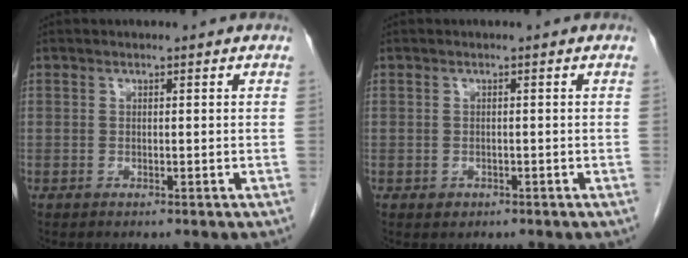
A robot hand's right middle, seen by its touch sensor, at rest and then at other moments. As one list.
[{"total": 1.0, "force": [-0.5, 0.8, 0.2], "torque": [-0.003, 0.003, -0.003]}]